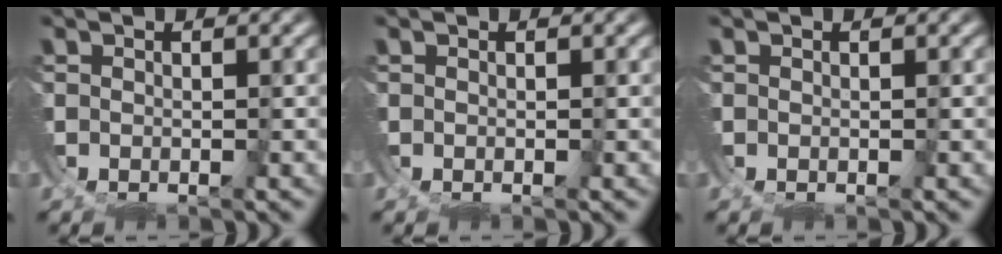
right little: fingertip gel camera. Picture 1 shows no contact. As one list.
[{"total": 0.0}, {"total": 0.0}]